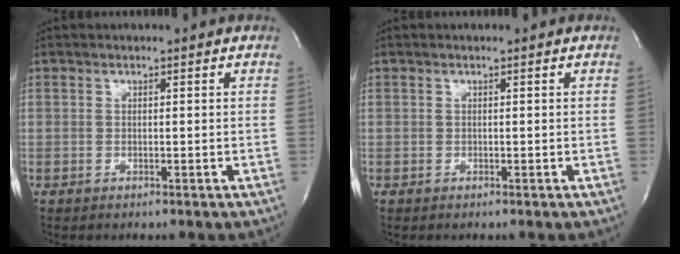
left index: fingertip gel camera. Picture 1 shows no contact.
{"total": 0.0}